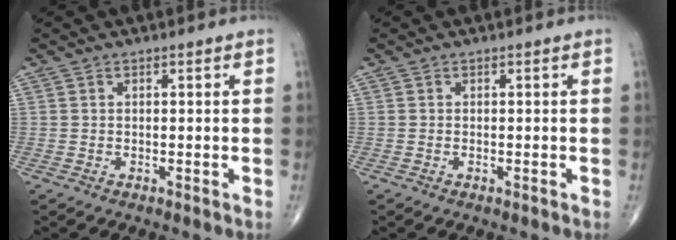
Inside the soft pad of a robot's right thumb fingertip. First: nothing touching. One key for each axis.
{"total": 0.0}